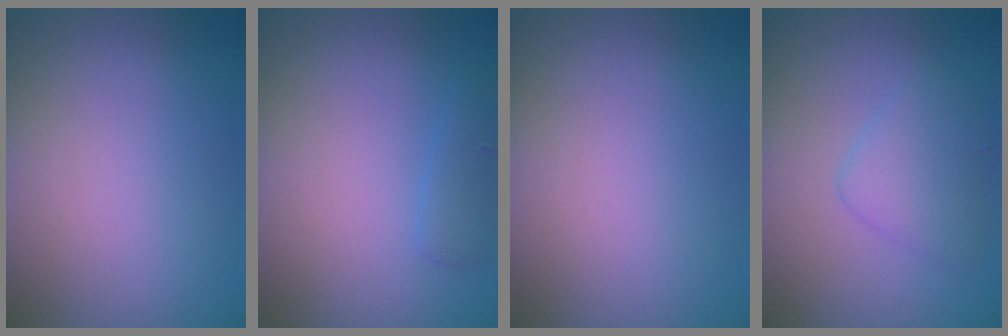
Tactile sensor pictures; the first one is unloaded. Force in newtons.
{"total": 1.3, "press": 1.3, "slide": 0.1}
{"total": 0.0}
{"total": 2.5, "press": 2.5, "slide": 0.1}